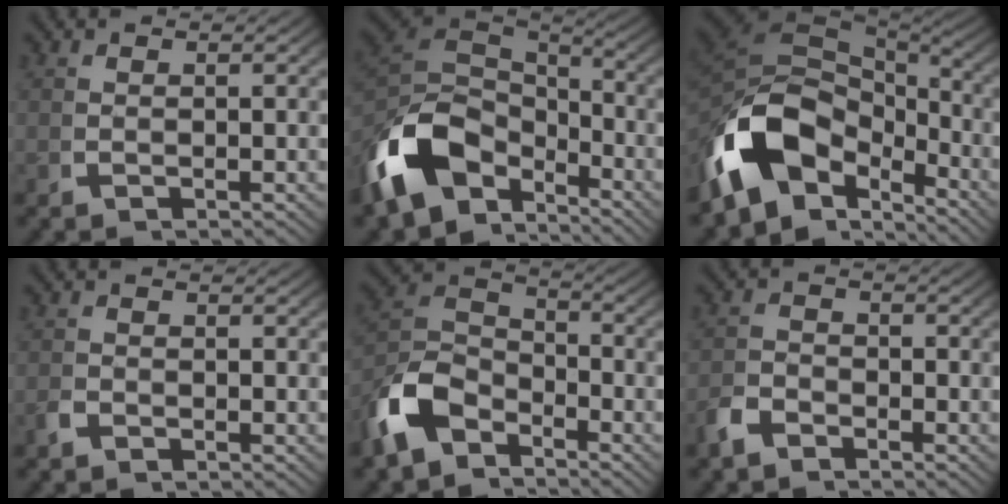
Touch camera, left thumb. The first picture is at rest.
{"total": 12.8, "force": [-2.6, 8.9, 8.9], "torque": [-0.214, -0.042, -0.030]}
{"total": 17.4, "force": [-1.9, 12.0, 12.4], "torque": [-0.271, -0.044, -0.016]}
{"total": 0.9, "force": [-0.7, 0.5, 0.1], "torque": [-0.003, -0.004, -0.016]}
{"total": 7.9, "force": [-2.8, 5.6, 4.7], "torque": [-0.103, -0.018, -0.050]}
{"total": 2.4, "force": [-1.9, 1.3, 0.5], "torque": [-0.009, -0.008, -0.038]}